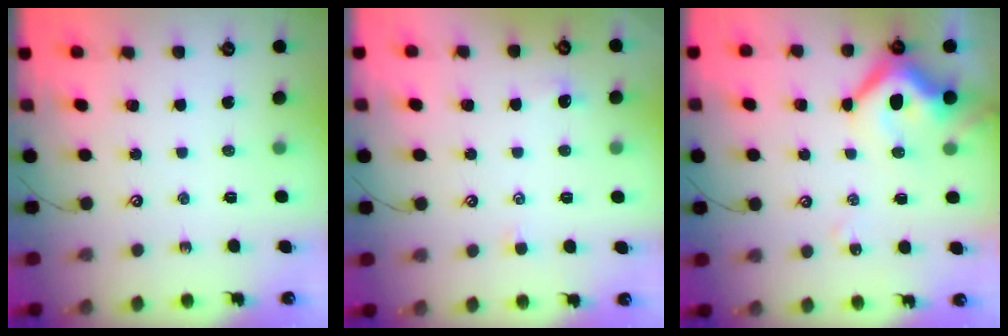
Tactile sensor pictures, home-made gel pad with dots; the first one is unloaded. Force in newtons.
{"total": 0.8, "press": 0.7, "slide": 0.5}
{"total": 11.0, "press": 10.9, "slide": 1.3}